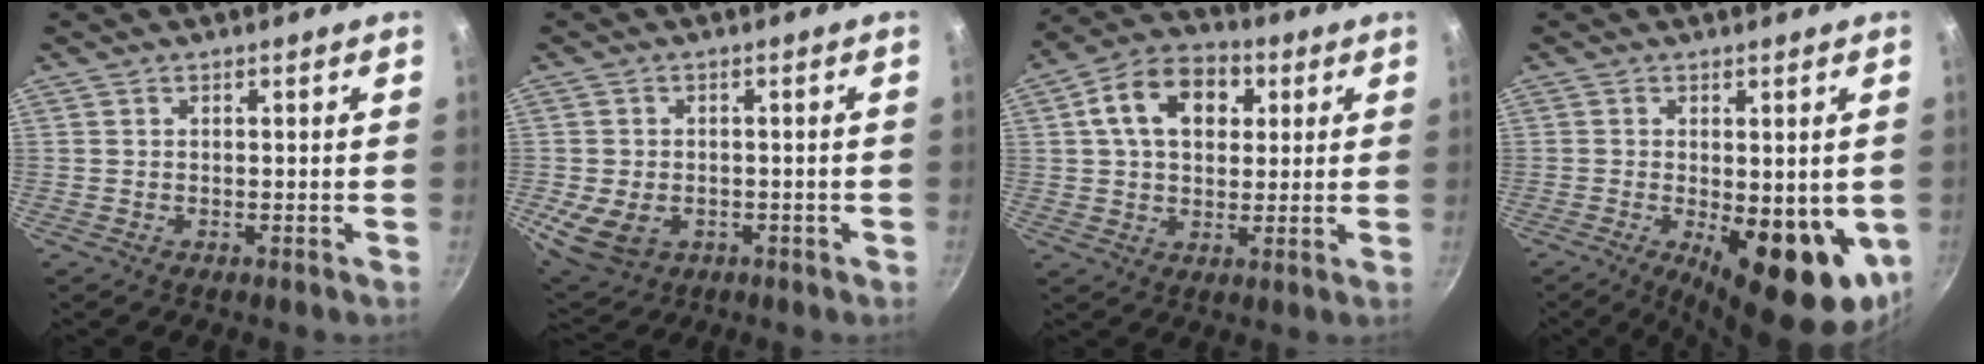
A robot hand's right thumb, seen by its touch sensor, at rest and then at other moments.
{"total": 8.7, "force": [-2.0, 6.5, 5.4], "torque": [-0.088, 0.003, -0.018]}
{"total": 13.2, "force": [3.7, 9.2, 8.7], "torque": [-0.121, 0.012, 0.046]}
{"total": 16.5, "force": [-2.9, 6.9, 14.6], "torque": [-0.172, -0.028, -0.026]}